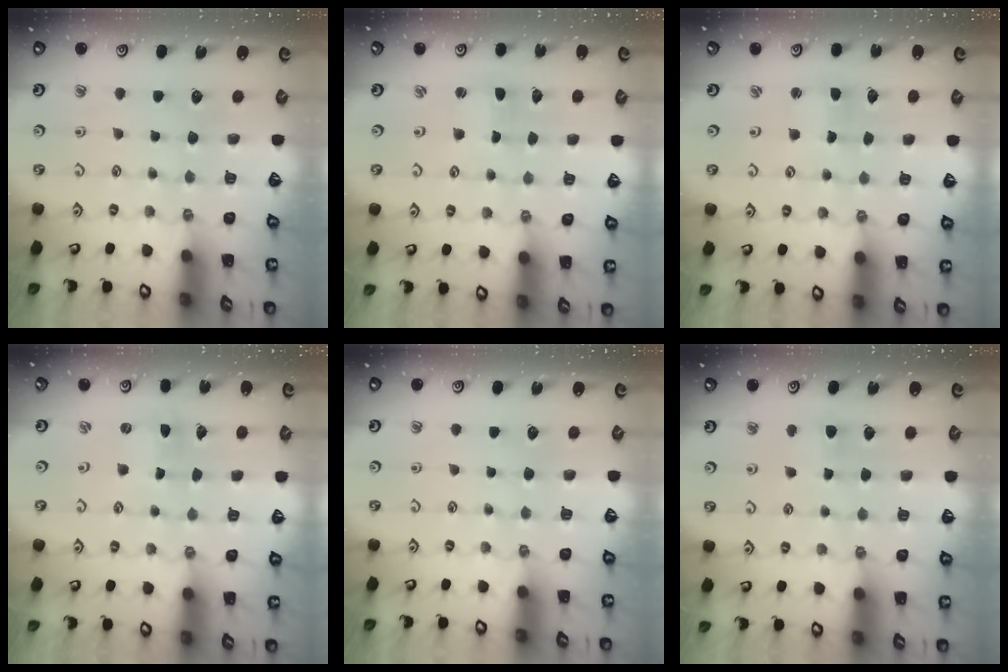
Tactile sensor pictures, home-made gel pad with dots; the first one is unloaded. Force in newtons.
{"total": 1.1, "press": 1.1, "slide": 0.1}
{"total": 1.2, "press": 1.2, "slide": 0.2}
{"total": 0.0}
{"total": 0.0}
{"total": 4.9, "press": 4.8, "slide": 1.1}